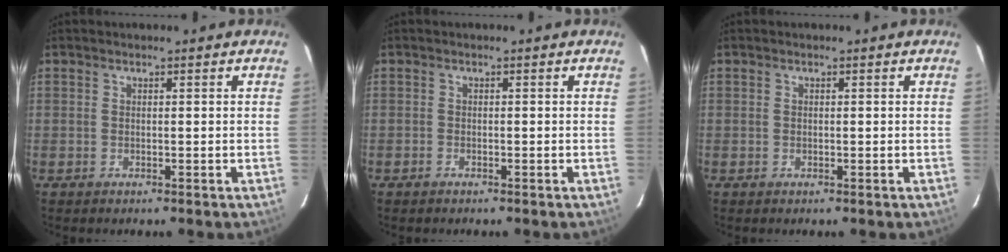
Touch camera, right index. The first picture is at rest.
{"total": 0.7, "force": [-0.6, 0.4, 0.0], "torque": [-0.002, 0.003, -0.011]}
{"total": 0.0}